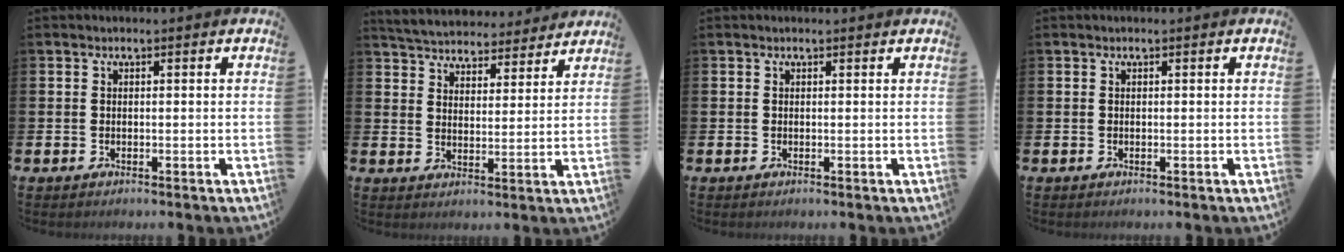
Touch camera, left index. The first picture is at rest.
{"total": 5.3, "force": [5.2, 1.2, 0.0], "torque": [-0.031, -0.035, 0.092]}
{"total": 0.0}
{"total": 0.0}